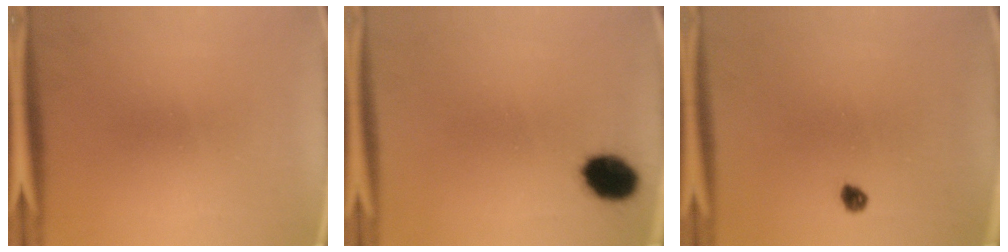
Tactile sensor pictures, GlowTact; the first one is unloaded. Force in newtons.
{"total": 8.0}
{"total": 1.7}